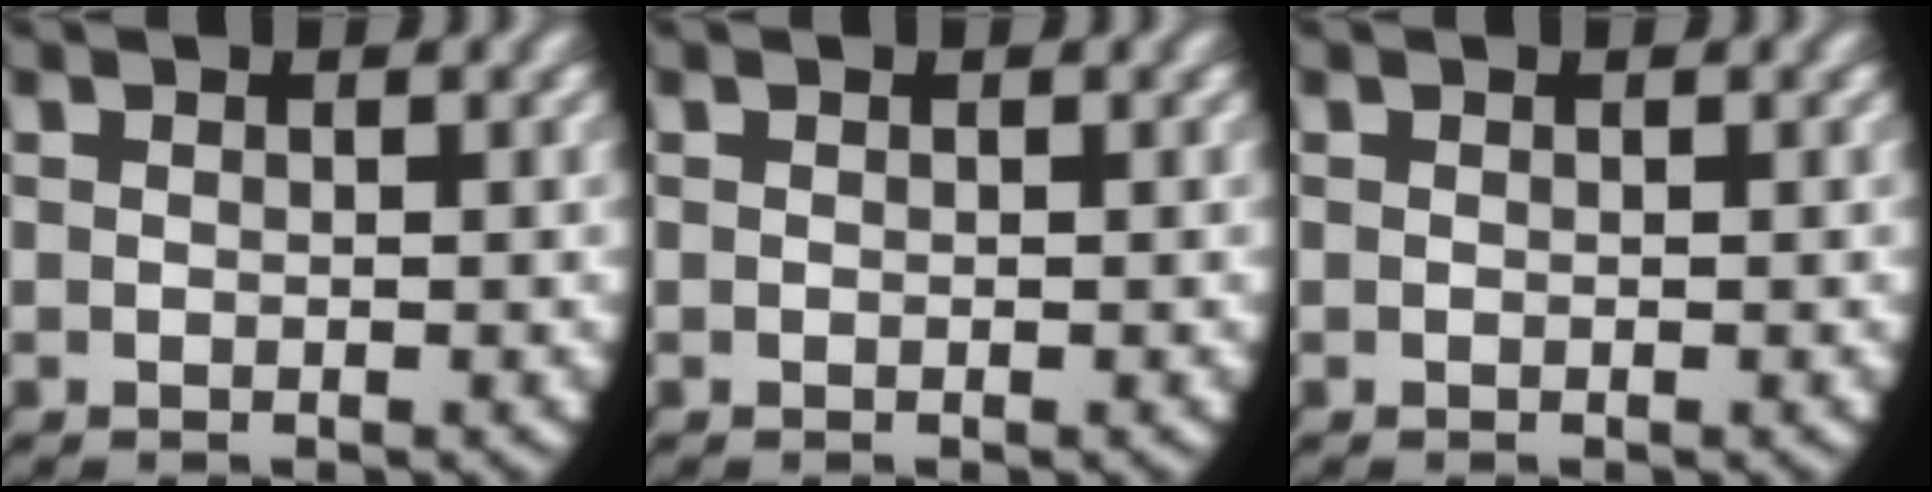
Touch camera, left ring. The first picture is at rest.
{"total": 0.0}
{"total": 0.0}